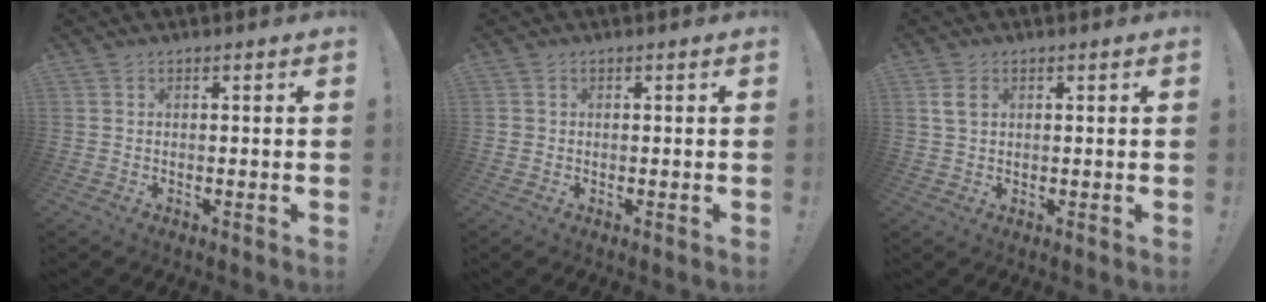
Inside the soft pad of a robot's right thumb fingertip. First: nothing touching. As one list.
[{"total": 1.0, "force": [0.0, 0.9, 0.1], "torque": [-0.008, 0.005, 0.001]}, {"total": 3.3, "force": [1.5, 2.0, 2.2], "torque": [-0.030, -0.002, 0.025]}]